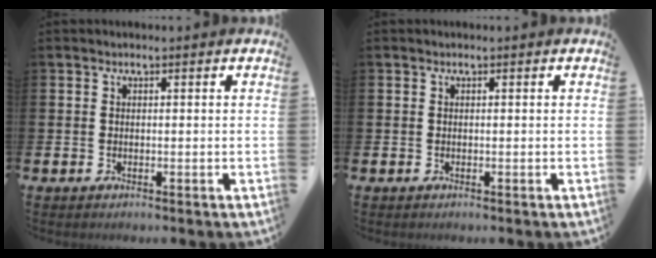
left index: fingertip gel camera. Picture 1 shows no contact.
{"total": 0.0}